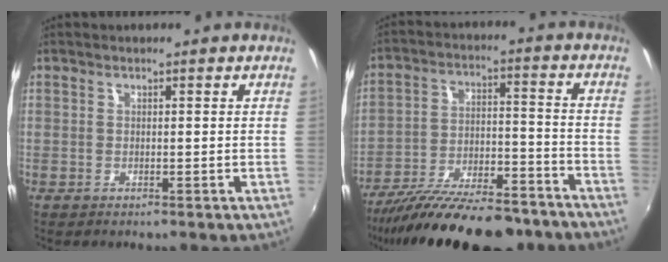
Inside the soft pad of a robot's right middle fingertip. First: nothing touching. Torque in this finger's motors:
{"motor_torque": [1.07, -1.07, 0.45, 0.21]}